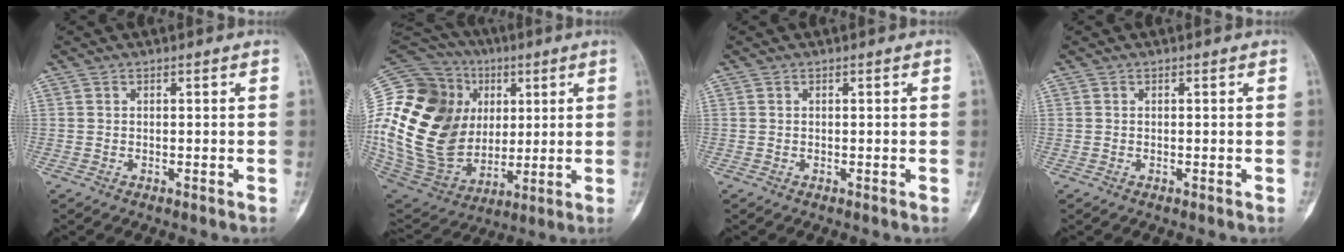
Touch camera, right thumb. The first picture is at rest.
{"total": 34.2, "force": [4.2, 26.1, 21.7], "torque": [-0.458, 0.028, 0.092]}
{"total": 0.0}
{"total": 0.0}